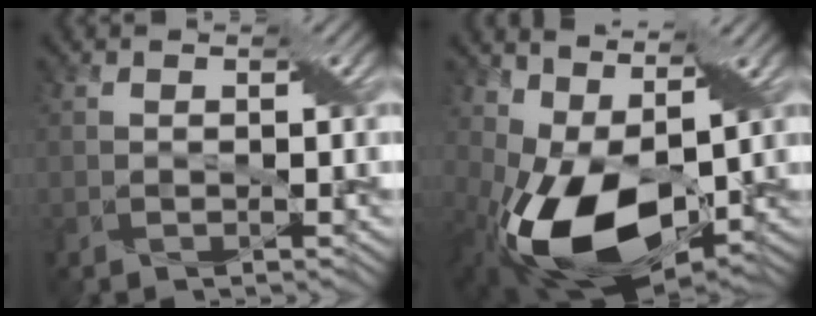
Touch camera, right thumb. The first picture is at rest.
{"total": 13.2, "force": [-0.2, 7.8, 10.7], "torque": [-0.215, -0.023, 0.000]}